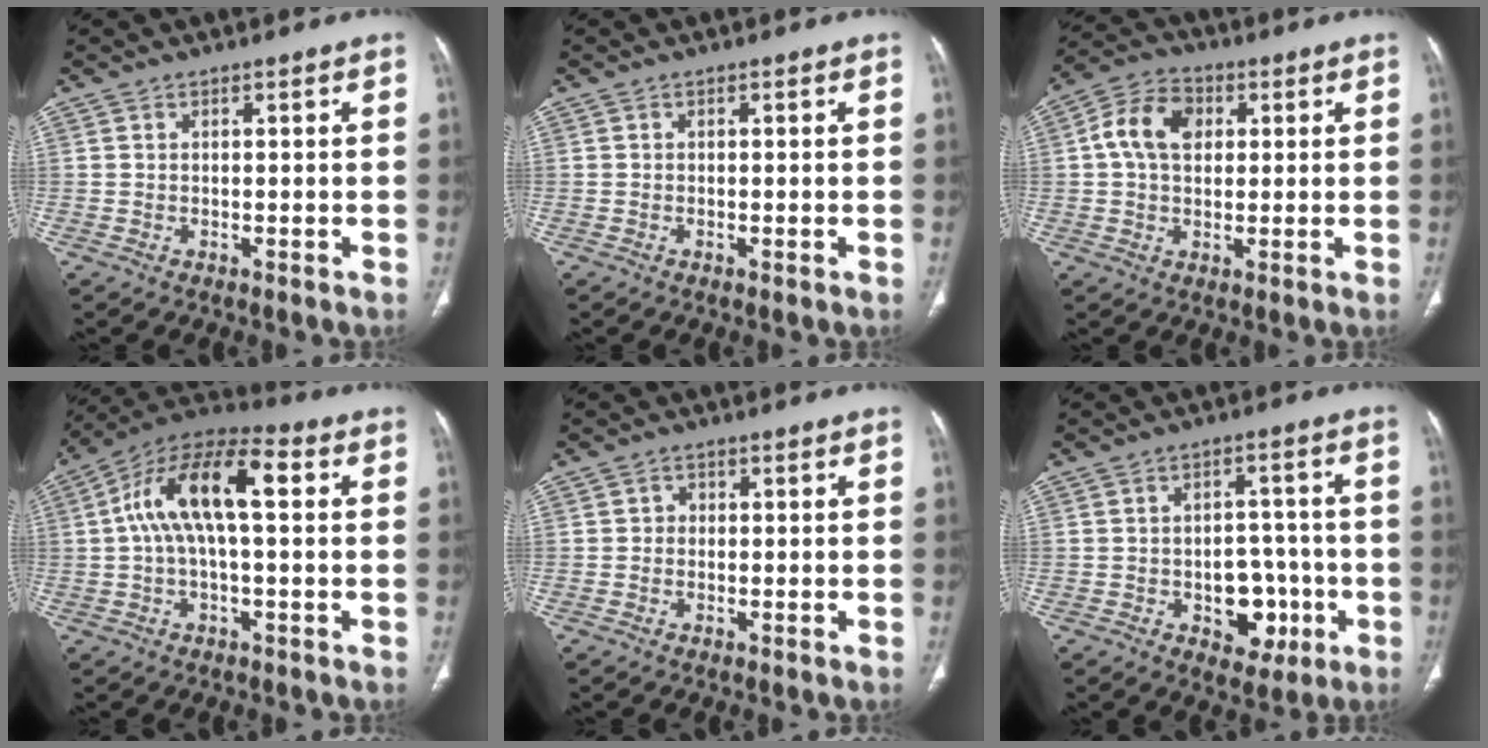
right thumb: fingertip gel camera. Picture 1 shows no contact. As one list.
[{"total": 0.0}, {"total": 9.3, "force": [1.9, 6.7, 6.3], "torque": [-0.106, 0.016, 0.027]}, {"total": 15.0, "force": [2.3, 6.1, 13.4], "torque": [-0.250, 0.044, 0.034]}, {"total": 1.2, "force": [-0.1, 1.1, 0.5], "torque": [0.003, 0.005, -0.006]}, {"total": 9.4, "force": [-2.9, 6.4, 6.3], "torque": [-0.044, 0.027, -0.030]}]